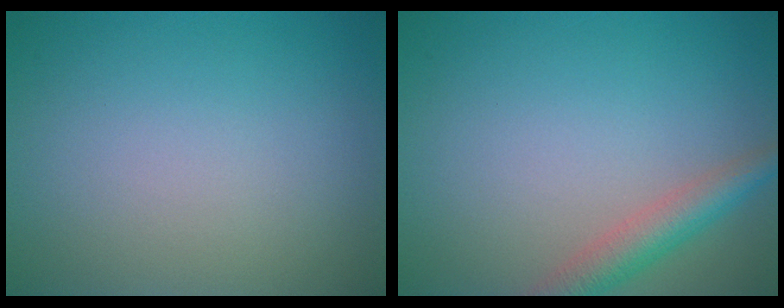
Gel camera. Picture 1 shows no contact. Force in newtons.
{"total": 3.4, "press": 3.4, "slide": 0.2}